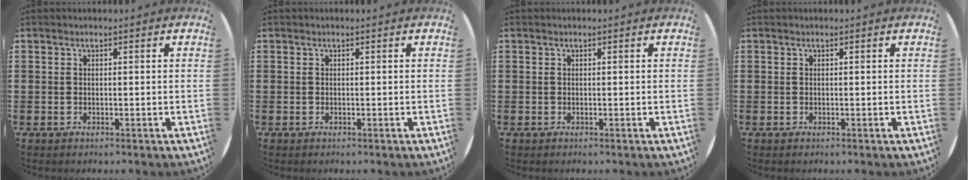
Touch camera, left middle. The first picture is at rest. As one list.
[{"total": 0.0}, {"total": 0.0}, {"total": 0.0}]